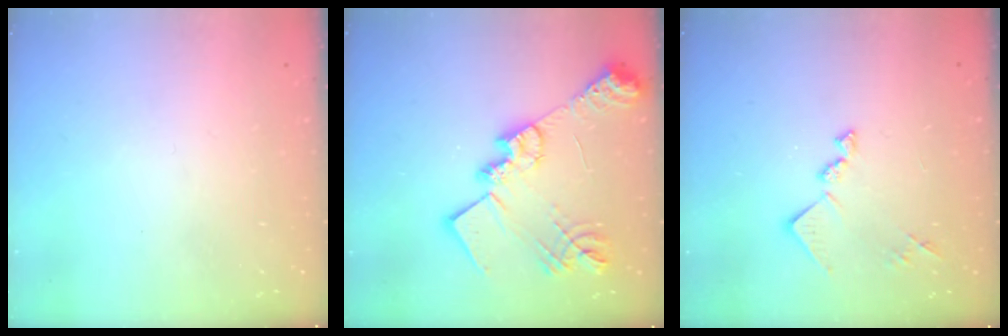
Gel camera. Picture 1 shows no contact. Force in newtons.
{"total": 23.0, "press": 22.9, "slide": 2.0}
{"total": 11.2, "press": 11.2, "slide": 0.6}